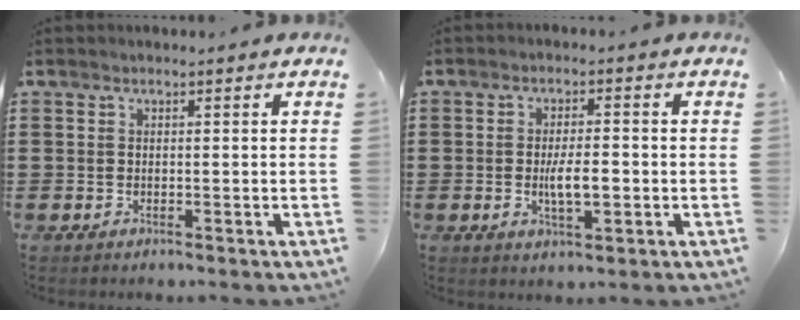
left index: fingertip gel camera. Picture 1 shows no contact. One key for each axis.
{"total": 4.9, "fx": -0.7, "fy": 1.7, "fz": 4.5, "tx": -0.079, "ty": -0.004, "tz": -0.016}